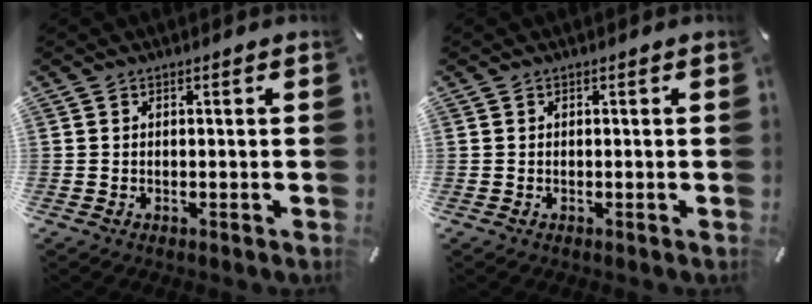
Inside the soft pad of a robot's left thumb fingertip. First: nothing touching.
{"total": 0.0}